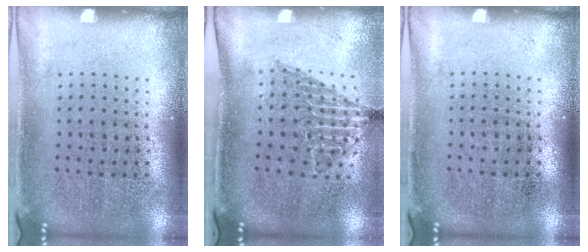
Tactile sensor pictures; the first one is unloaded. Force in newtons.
{"total": 1.4, "press": 1.1, "slide": 0.8}
{"total": 0.0}